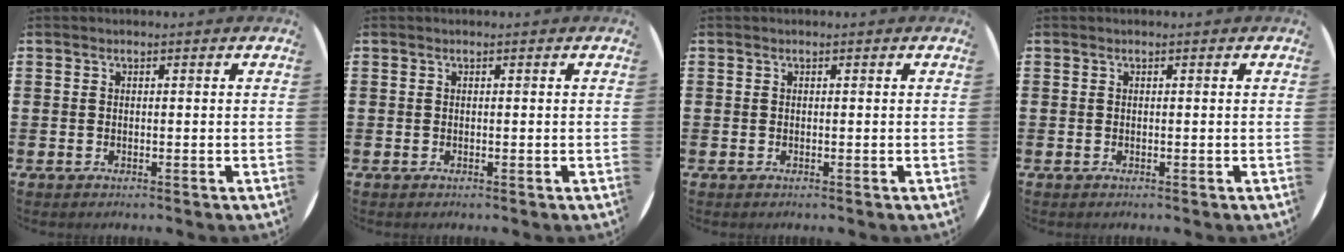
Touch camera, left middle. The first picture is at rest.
{"total": 0.0}
{"total": 0.0}
{"total": 0.0}